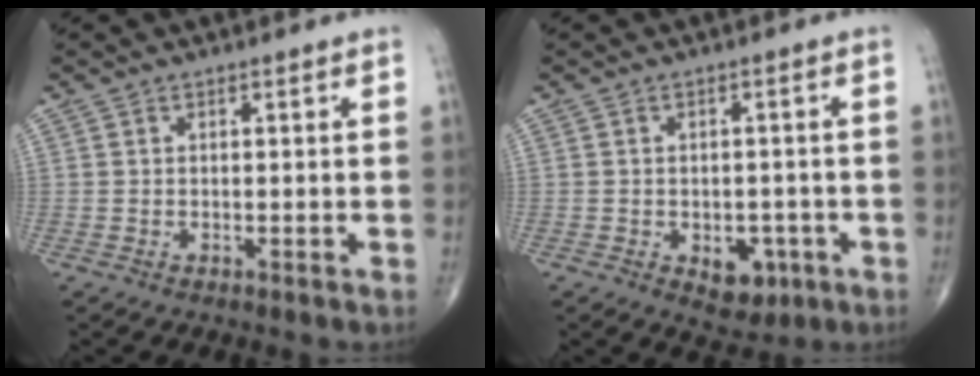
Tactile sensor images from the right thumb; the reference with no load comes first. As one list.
[{"total": 5.9, "force": [-2.2, 3.8, 3.9], "torque": [-0.026, 0.009, -0.020]}]